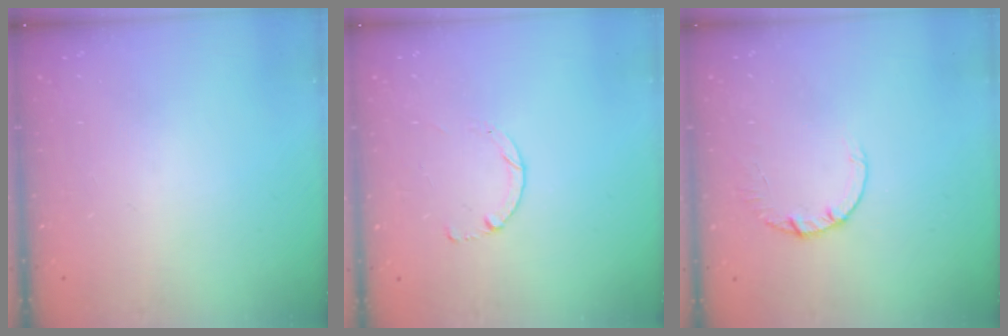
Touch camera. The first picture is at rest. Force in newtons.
{"total": 0.0}
{"total": 2.7, "press": 2.7, "slide": 0.4}